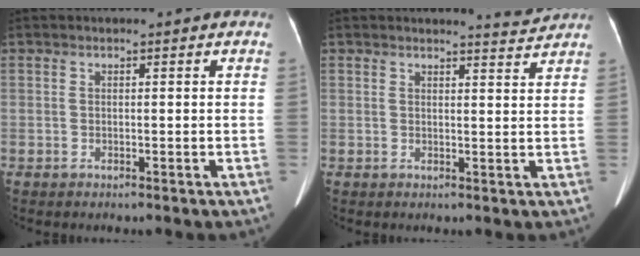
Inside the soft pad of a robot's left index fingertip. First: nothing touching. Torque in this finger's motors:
{"motor_torque": [0.06, -0.50, -0.13, 0.00]}